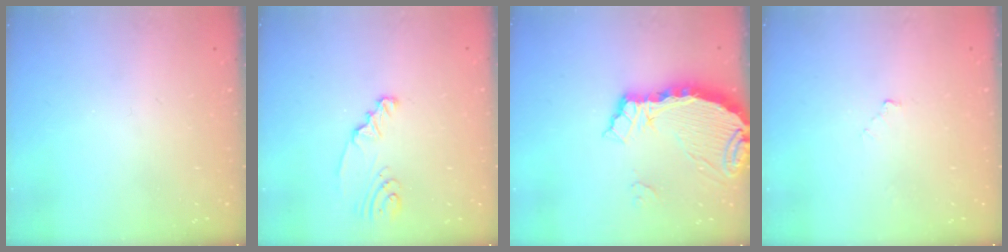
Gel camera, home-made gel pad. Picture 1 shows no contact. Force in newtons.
{"total": 2.4, "press": 2.4, "slide": 0.3}
{"total": 10.4, "press": 10.4, "slide": 0.8}
{"total": 2.8, "press": 2.8, "slide": 0.4}